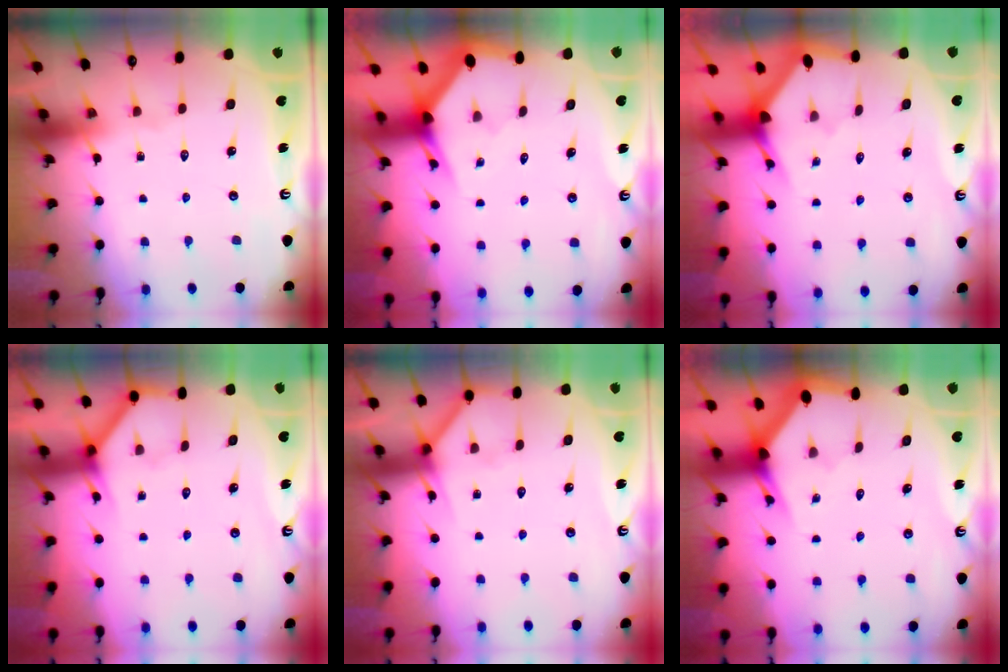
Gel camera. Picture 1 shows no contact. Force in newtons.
{"total": 3.0, "press": 3.0, "slide": 0.1}
{"total": 2.9, "press": 2.9, "slide": 0.2}
{"total": 3.3, "press": 3.3, "slide": 0.2}
{"total": 5.3, "press": 5.3, "slide": 0.5}
{"total": 3.0, "press": 3.0, "slide": 0.0}